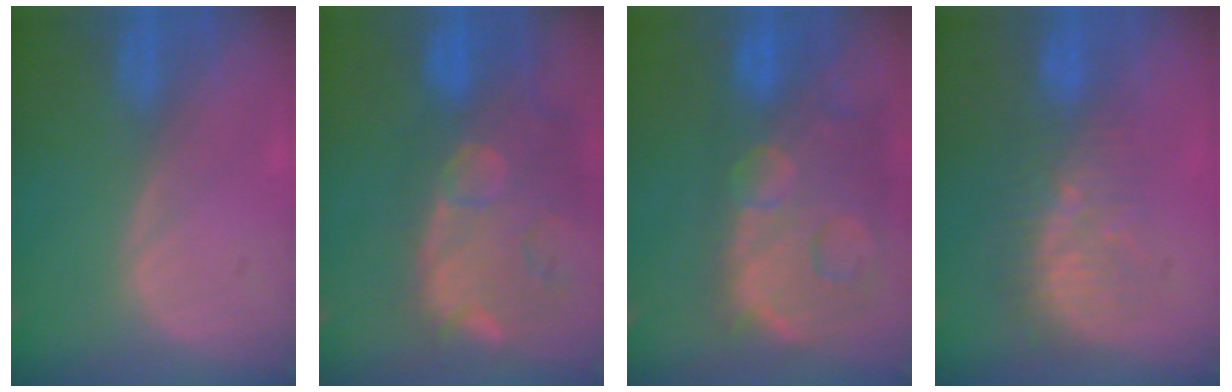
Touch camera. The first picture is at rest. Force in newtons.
{"total": 14.4, "press": 11.7, "slide": 8.5}
{"total": 14.5, "press": 11.7, "slide": 8.5}
{"total": 7.6, "press": 7.1, "slide": 2.8}